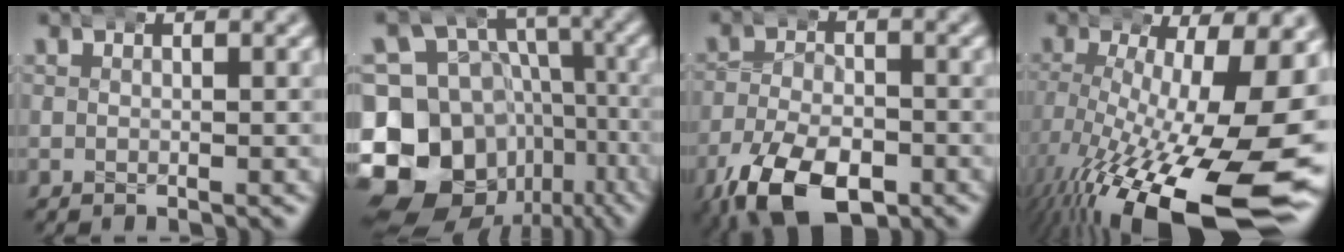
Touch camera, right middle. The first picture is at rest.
{"total": 21.6, "force": [-5.7, 18.8, 9.0], "torque": [-0.203, -0.091, -0.078]}
{"total": 9.9, "force": [-5.5, 5.4, 6.1], "torque": [-0.114, -0.043, -0.067]}
{"total": 13.9, "force": [-5.4, 5.1, 11.7], "torque": [-0.198, -0.044, -0.049]}